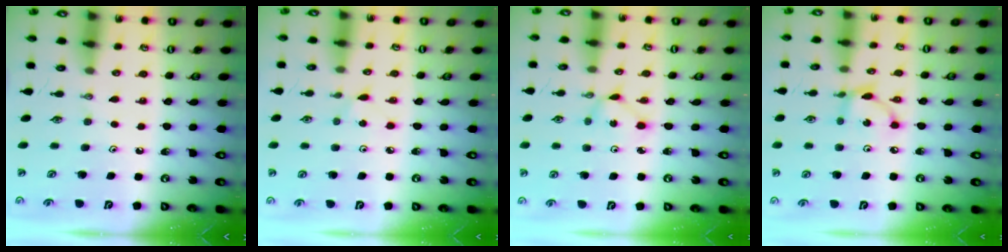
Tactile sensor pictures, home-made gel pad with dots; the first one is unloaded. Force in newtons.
{"total": 2.6, "press": 2.6, "slide": 0.2}
{"total": 1.6, "press": 1.6, "slide": 0.2}
{"total": 6.7, "press": 6.7, "slide": 0.2}